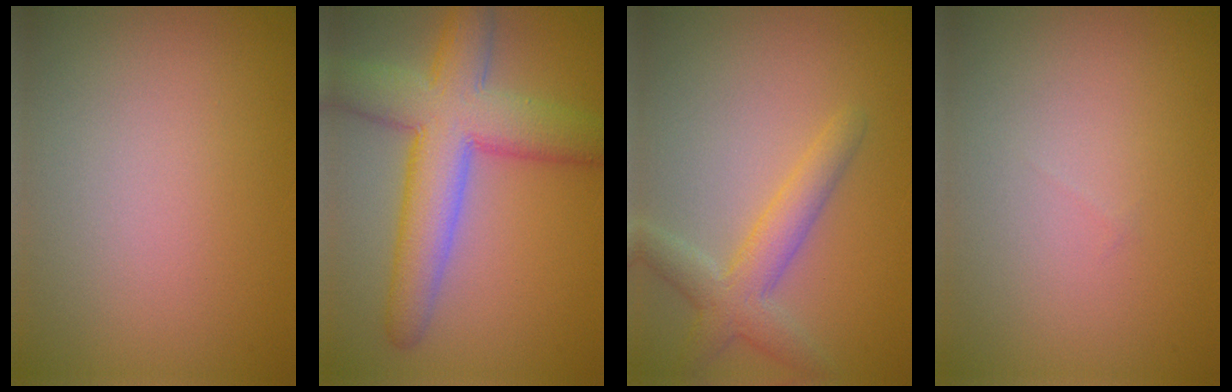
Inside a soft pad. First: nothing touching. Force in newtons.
{"total": 8.7, "press": 8.7, "slide": 0.5}
{"total": 3.7, "press": 3.7, "slide": 0.3}
{"total": 0.0}